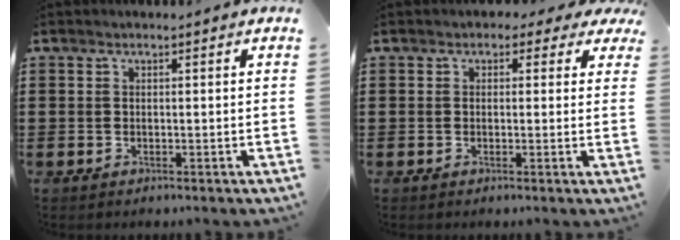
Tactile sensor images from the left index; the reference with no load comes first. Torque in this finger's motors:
{"motor_torque": [2.14, 0.00, 0.39, 0.03]}